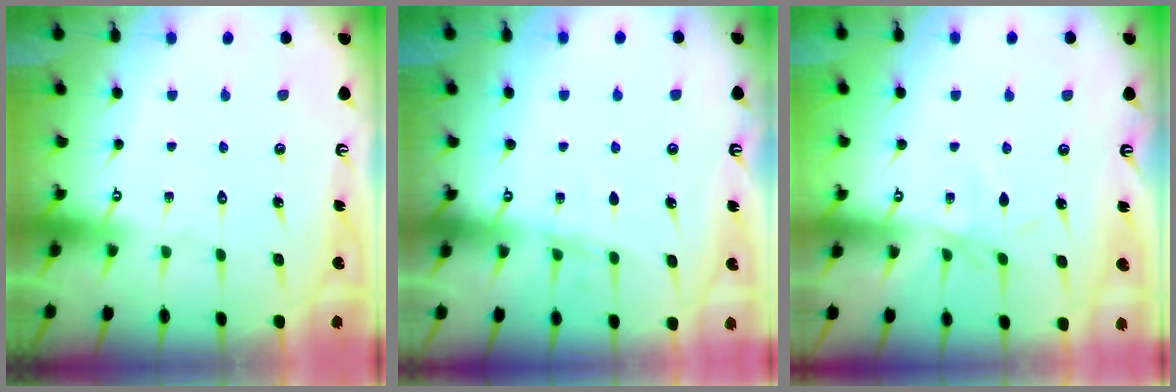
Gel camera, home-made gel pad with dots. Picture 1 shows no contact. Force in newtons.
{"total": 5.6, "press": 5.5, "slide": 1.3}
{"total": 2.6, "press": 2.6, "slide": 0.1}